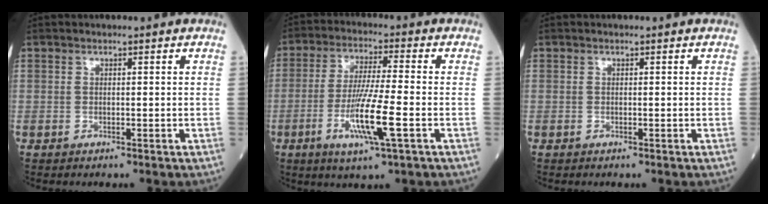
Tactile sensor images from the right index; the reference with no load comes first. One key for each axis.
{"total": 10.4, "fx": -3.2, "fy": 0.2, "fz": 9.9, "tx": -0.194, "ty": -0.015, "tz": -0.063}
{"total": 0.0}